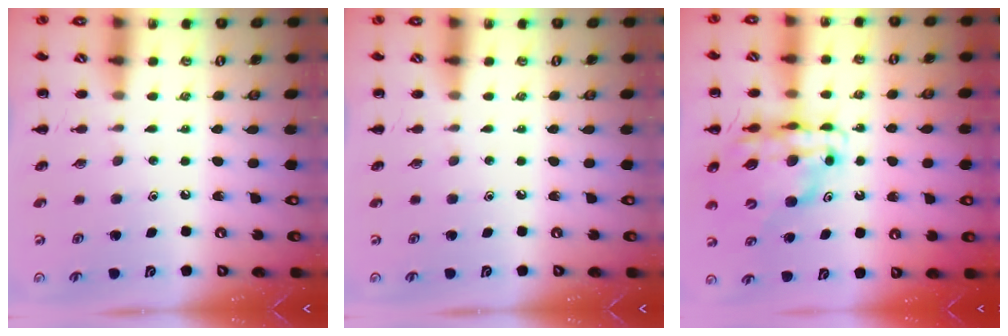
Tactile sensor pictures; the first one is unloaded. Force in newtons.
{"total": 0.0}
{"total": 15.0, "press": 14.4, "slide": 4.0}